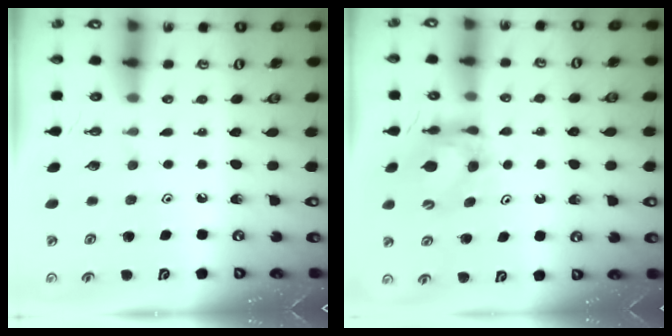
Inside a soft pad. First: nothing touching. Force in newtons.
{"total": 6.3, "press": 6.2, "slide": 0.6}